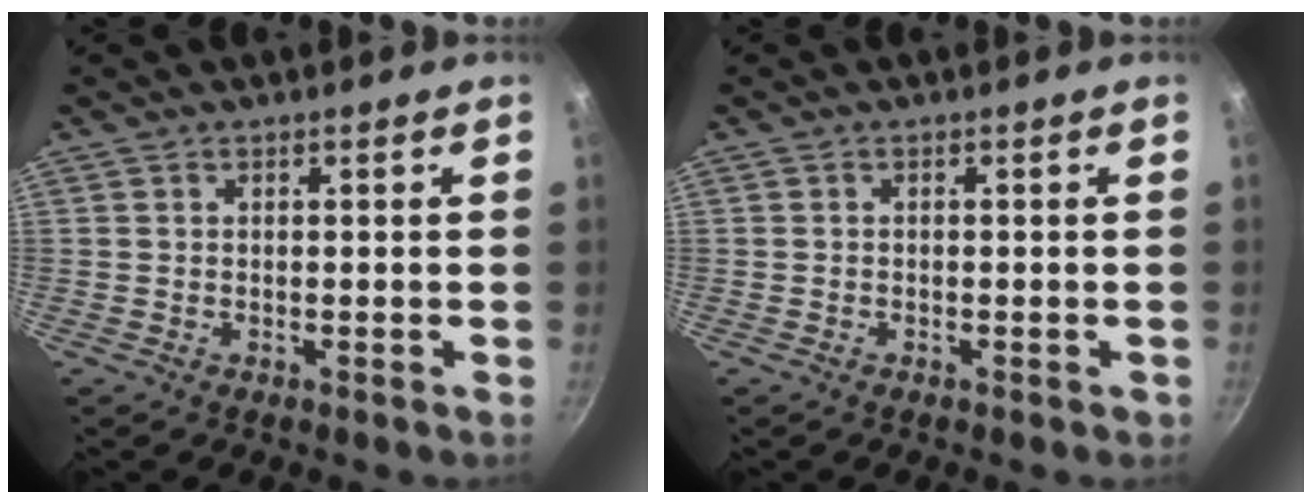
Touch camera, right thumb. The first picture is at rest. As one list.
[{"total": 0.6, "force": [-0.3, 0.4, 0.3], "torque": [-0.002, 0.002, -0.005]}]